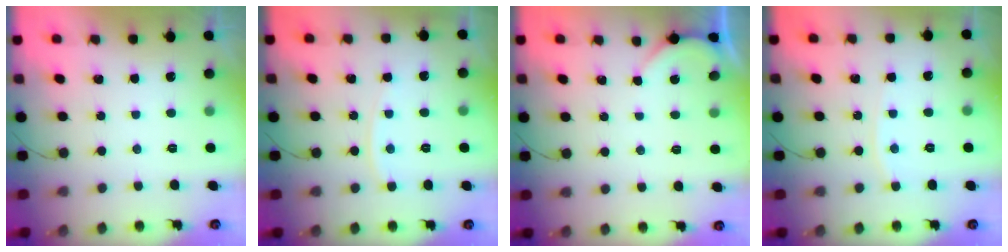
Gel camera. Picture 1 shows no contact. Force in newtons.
{"total": 4.3, "press": 4.3, "slide": 0.5}
{"total": 1.6, "press": 1.6, "slide": 0.3}
{"total": 3.3, "press": 3.3, "slide": 0.5}